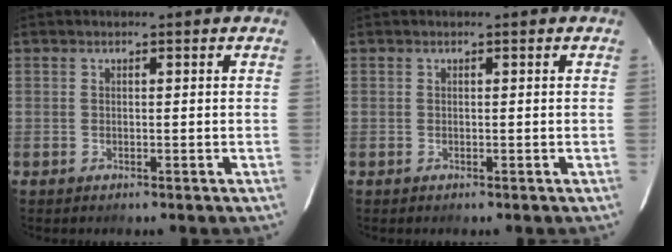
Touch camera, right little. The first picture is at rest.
{"total": 0.0}